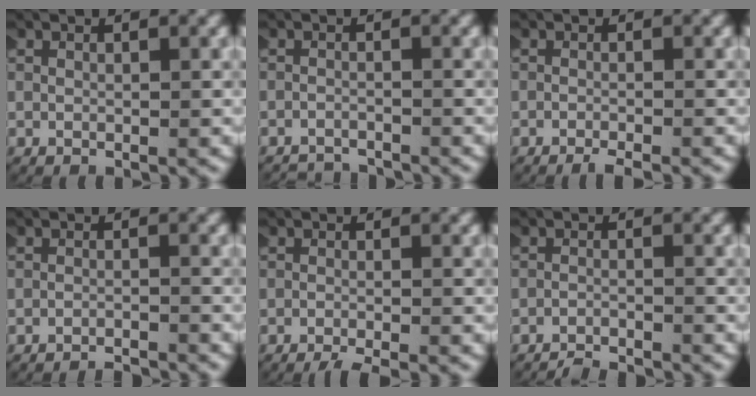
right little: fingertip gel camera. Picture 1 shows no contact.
{"total": 2.7, "force": [-2.7, 0.2, -0.1], "torque": [-0.005, -0.014, -0.041]}
{"total": 1.8, "force": [-1.7, 0.1, 0.6], "torque": [-0.011, -0.006, -0.026]}
{"total": 3.3, "force": [-3.3, 0.4, 0.0], "torque": [-0.002, -0.015, -0.049]}
{"total": 3.0, "force": [-2.6, 0.5, 1.2], "torque": [-0.020, -0.011, -0.037]}
{"total": 3.2, "force": [-3.2, 0.3, 0.0], "torque": [-0.005, -0.014, -0.049]}